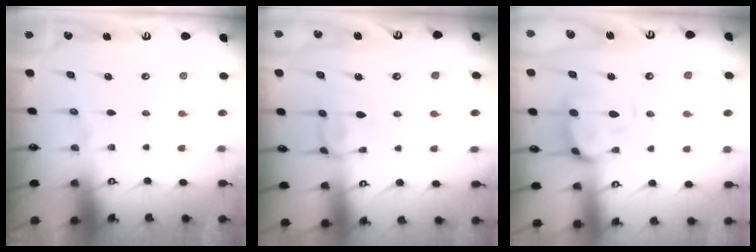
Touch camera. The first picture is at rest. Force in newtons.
{"total": 2.0, "press": 1.9, "slide": 0.5}
{"total": 4.5, "press": 4.4, "slide": 0.7}